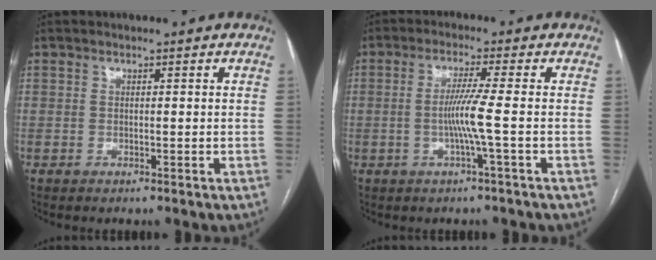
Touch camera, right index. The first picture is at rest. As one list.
[{"total": 4.9, "force": [-1.0, -1.6, 4.6], "torque": [-0.094, -0.002, -0.019]}]